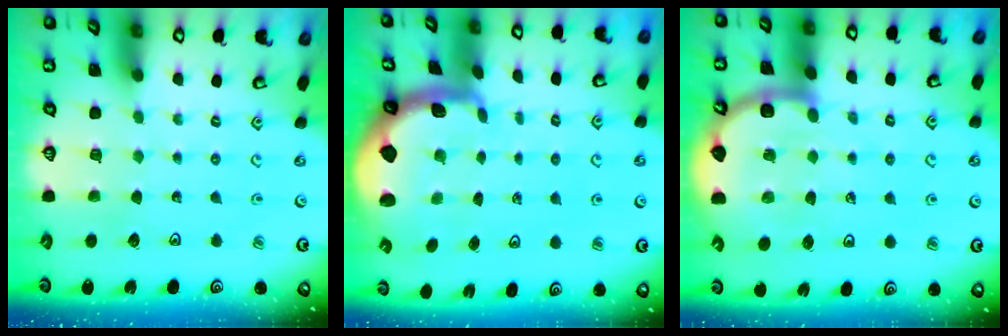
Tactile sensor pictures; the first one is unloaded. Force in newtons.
{"total": 1.7, "press": 1.7, "slide": 0.4}
{"total": 8.3, "press": 7.7, "slide": 2.9}